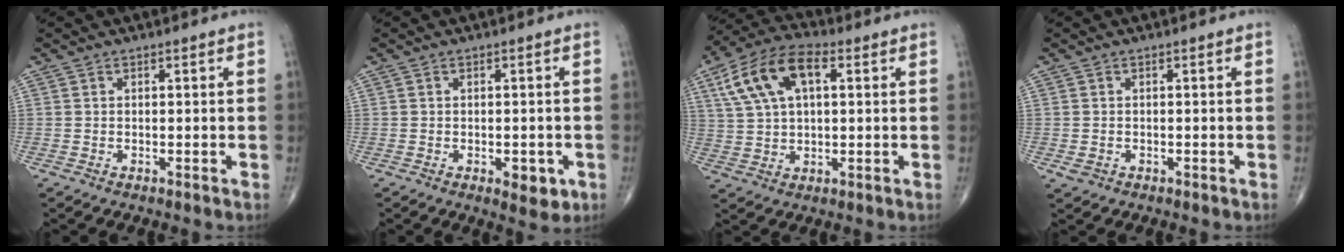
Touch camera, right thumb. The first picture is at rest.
{"total": 4.5, "force": [-1.5, 2.3, 3.6], "torque": [-0.029, -0.003, -0.014]}
{"total": 13.5, "force": [4.5, 7.0, 10.7], "torque": [-0.206, 0.019, 0.080]}
{"total": 1.5, "force": [-0.4, 1.3, 0.7], "torque": [-0.013, 0.002, -0.002]}